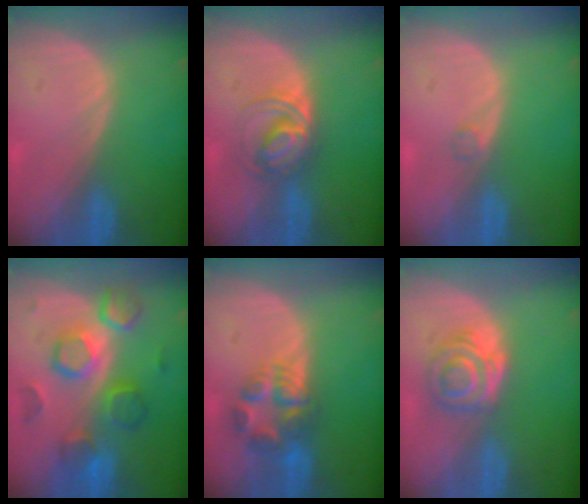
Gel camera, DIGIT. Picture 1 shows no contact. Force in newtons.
{"total": 5.8, "press": 5.4, "slide": 2.0}
{"total": 0.9, "press": 0.9, "slide": 0.1}
{"total": 9.1, "press": 9.1, "slide": 0.3}
{"total": 6.4, "press": 6.3, "slide": 1.4}
{"total": 6.2, "press": 5.2, "slide": 3.3}